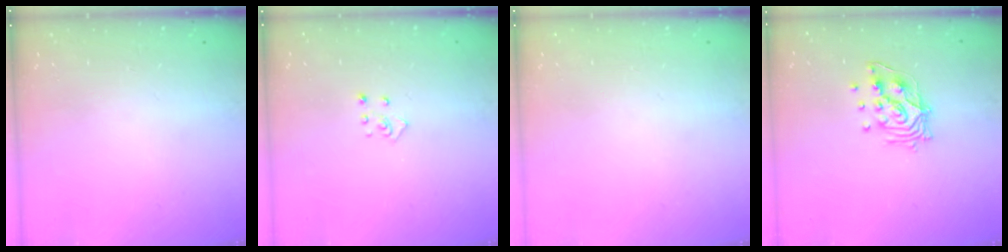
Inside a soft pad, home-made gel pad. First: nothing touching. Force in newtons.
{"total": 2.8, "press": 2.8, "slide": 0.3}
{"total": 0.0}
{"total": 11.2, "press": 11.2, "slide": 0.6}